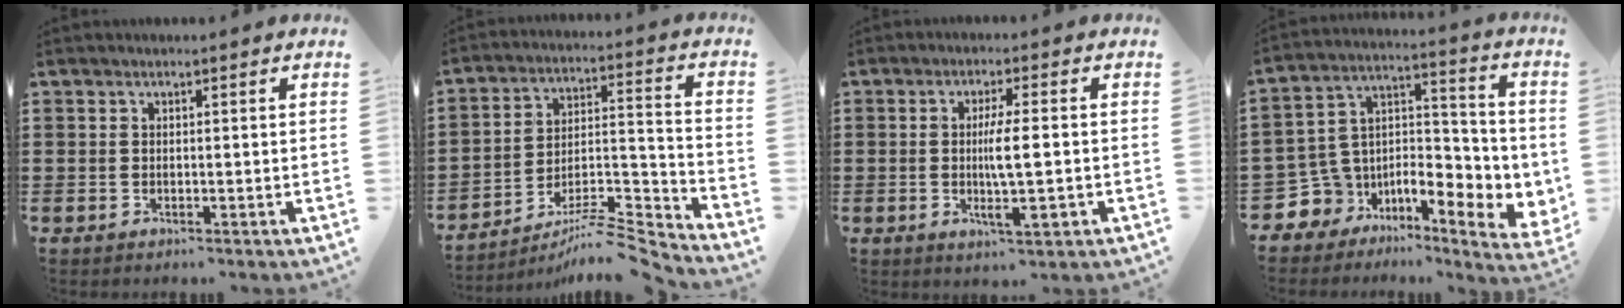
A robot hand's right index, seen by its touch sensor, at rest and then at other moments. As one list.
[{"total": 7.4, "force": [-6.5, 0.7, 3.4], "torque": [-0.046, 0.002, -0.128]}, {"total": 6.3, "force": [-0.7, 0.9, 6.2], "torque": [-0.107, -0.001, -0.015]}, {"total": 6.4, "force": [-1.9, 6.0, 1.3], "torque": [-0.056, -0.025, -0.024]}]